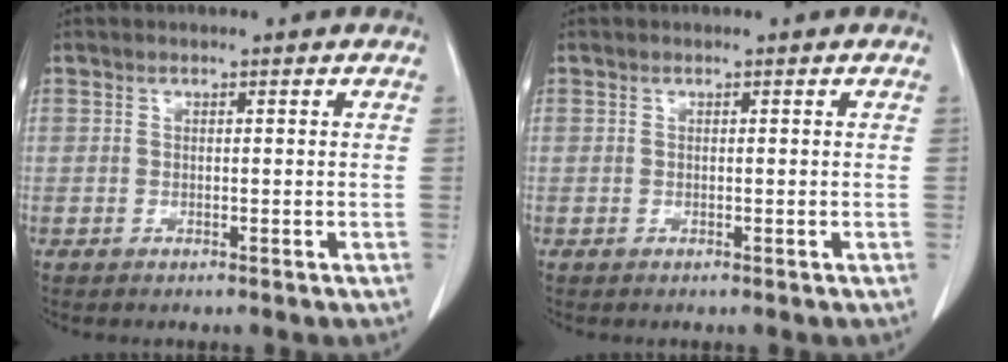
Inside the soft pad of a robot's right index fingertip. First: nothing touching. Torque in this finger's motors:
{"motor_torque": [0.00, 0.00, 0.03, 0.01]}